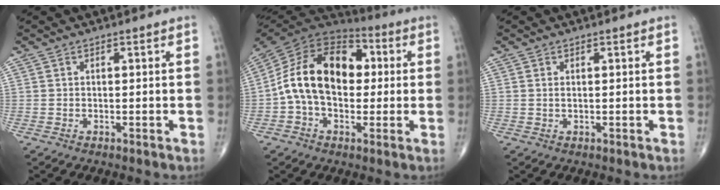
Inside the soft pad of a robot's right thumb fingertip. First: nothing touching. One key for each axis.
{"total": 18.1, "fx": 0.6, "fy": 12.1, "fz": 13.5, "tx": -0.219, "ty": 0.039, "tz": 0.001}
{"total": 0.6, "fx": 0.2, "fy": 0.2, "fz": 0.5, "tx": -0.011, "ty": 0.000, "tz": 0.007}